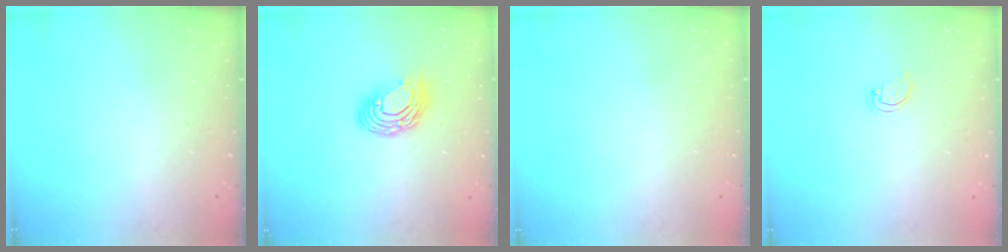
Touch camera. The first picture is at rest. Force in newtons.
{"total": 11.0, "press": 10.9, "slide": 1.1}
{"total": 0.0}
{"total": 1.5, "press": 1.5, "slide": 0.1}